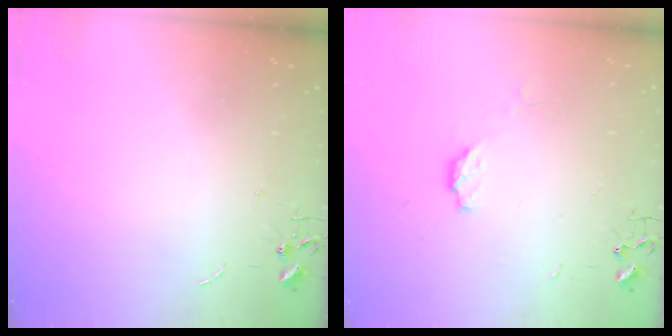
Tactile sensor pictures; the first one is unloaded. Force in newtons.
{"total": 4.8, "press": 4.8, "slide": 0.3}